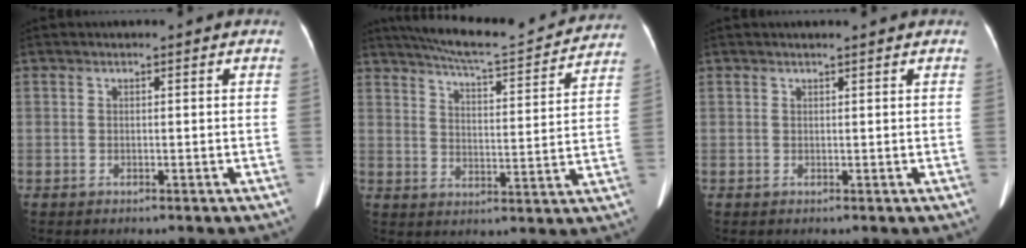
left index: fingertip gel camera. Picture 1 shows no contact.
{"total": 19.5, "force": [18.0, 1.6, 7.4], "torque": [-0.119, -0.008, 0.235]}
{"total": 2.5, "force": [2.3, 0.0, 1.1], "torque": [-0.013, 0.015, 0.028]}